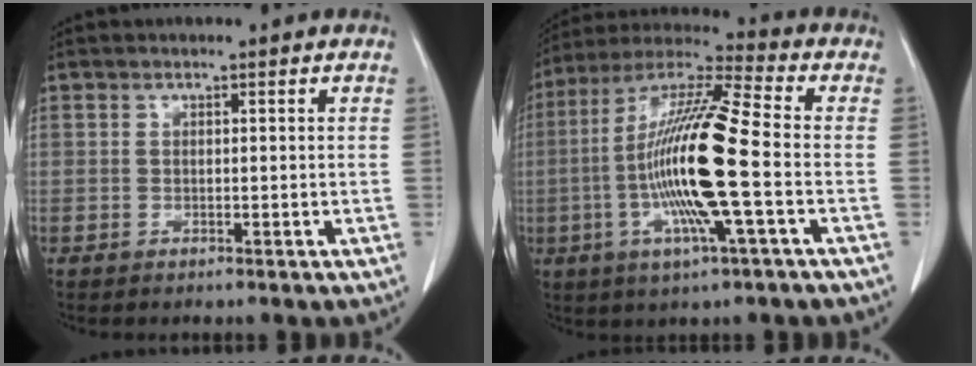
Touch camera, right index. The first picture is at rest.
{"total": 17.1, "force": [-2.9, 0.6, 16.8], "torque": [-0.334, -0.003, -0.063]}